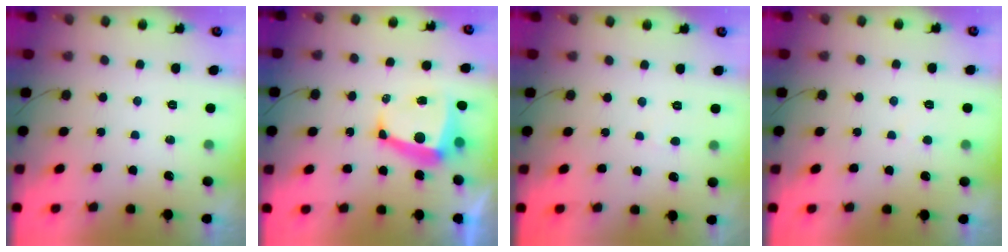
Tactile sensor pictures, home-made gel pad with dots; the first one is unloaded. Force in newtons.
{"total": 9.1, "press": 9.0, "slide": 0.9}
{"total": 2.2, "press": 2.2, "slide": 0.2}
{"total": 2.4, "press": 2.4, "slide": 0.2}